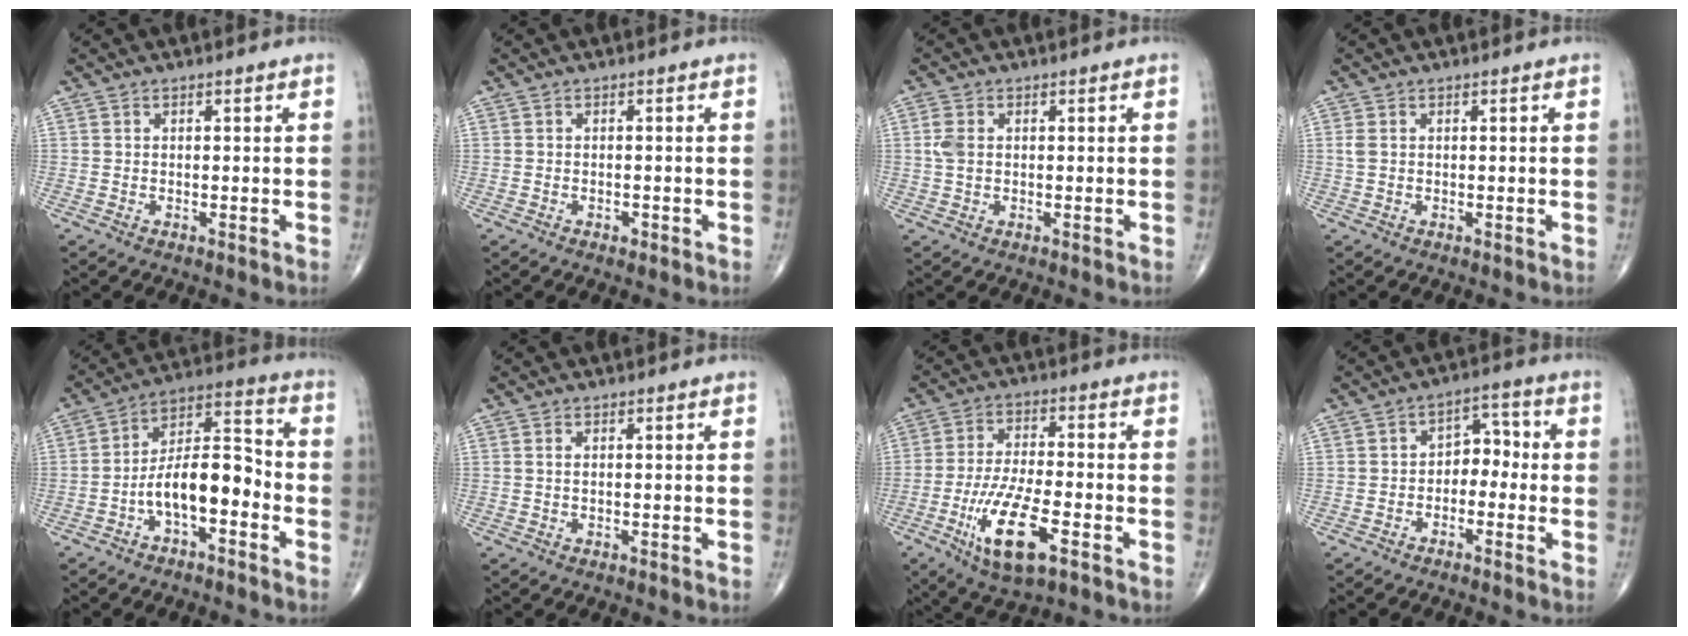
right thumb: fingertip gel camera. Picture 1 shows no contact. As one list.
[{"total": 0.8, "force": [-0.5, 0.5, 0.5], "torque": [-0.005, 0.001, -0.008]}, {"total": 2.8, "force": [0.4, 1.8, 2.2], "torque": [-0.055, 0.003, 0.008]}, {"total": 1.3, "force": [0.2, 0.8, 0.9], "torque": [-0.030, 0.005, 0.005]}, {"total": 11.8, "force": [-4.0, 5.3, 9.8], "torque": [-0.151, 0.056, -0.076]}, {"total": 0.7, "force": [0.2, 0.3, 0.6], "torque": [-0.017, 0.003, 0.006]}, {"total": 13.1, "force": [-5.4, 4.3, 11.2], "torque": [-0.216, 0.010, -0.092]}, {"total": 5.3, "force": [-1.3, 3.7, 3.5], "torque": [-0.026, 0.033, -0.034]}]